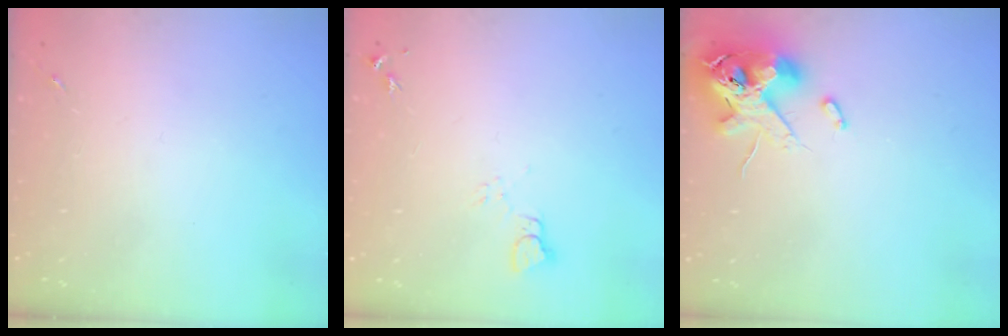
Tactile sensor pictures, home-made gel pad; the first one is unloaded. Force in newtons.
{"total": 3.5, "press": 3.5, "slide": 0.4}
{"total": 12.9, "press": 12.7, "slide": 2.2}